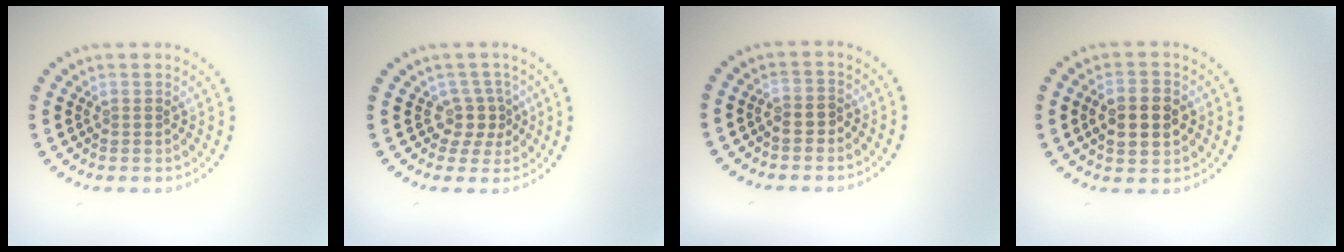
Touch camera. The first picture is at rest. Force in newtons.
{"total": 2.4, "press": 1.8, "slide": 1.6}
{"total": 1.1, "press": 1.0, "slide": 0.5}
{"total": 4.6, "press": 4.6, "slide": 0.2}